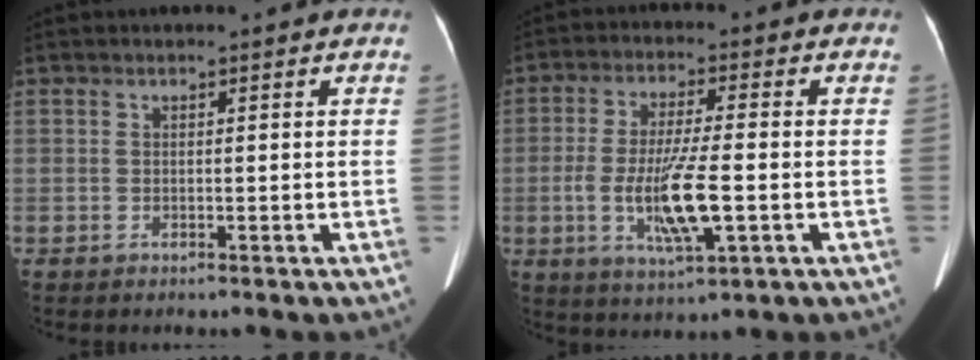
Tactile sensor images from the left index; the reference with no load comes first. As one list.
[{"total": 10.0, "force": [-2.1, 1.4, 9.6], "torque": [-0.188, -0.013, -0.036]}]